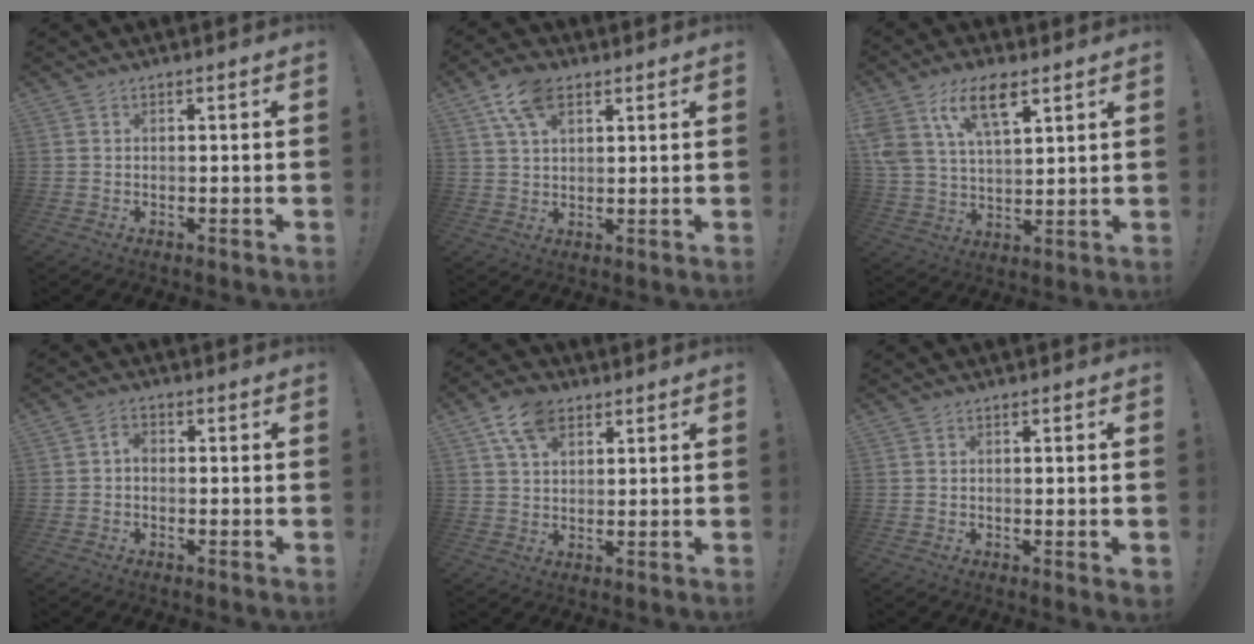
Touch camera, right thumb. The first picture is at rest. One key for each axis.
{"total": 9.3, "fx": 4.8, "fy": 5.1, "fz": 6.1, "tx": -0.102, "ty": -0.006, "tz": 0.091}
{"total": 12.9, "fx": 7.2, "fy": 6.1, "fz": 8.8, "tx": -0.161, "ty": -0.015, "tz": 0.134}
{"total": 2.5, "fx": -0.8, "fy": 1.7, "fz": 1.6, "tx": -0.032, "ty": 0.012, "tz": -0.015}
{"total": 9.3, "fx": 4.9, "fy": 5.9, "fz": 5.3, "tx": -0.086, "ty": -0.008, "tz": 0.091}
{"total": 1.5, "fx": 0.0, "fy": -0.1, "fz": 1.5, "tx": -0.025, "ty": -0.001, "tz": -0.001}